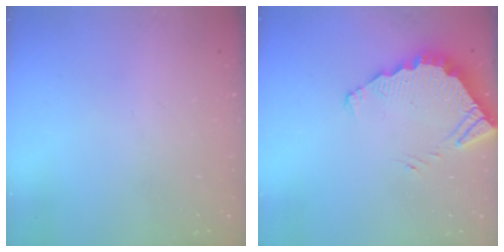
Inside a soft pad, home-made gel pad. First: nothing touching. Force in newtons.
{"total": 4.0, "press": 3.9, "slide": 0.3}